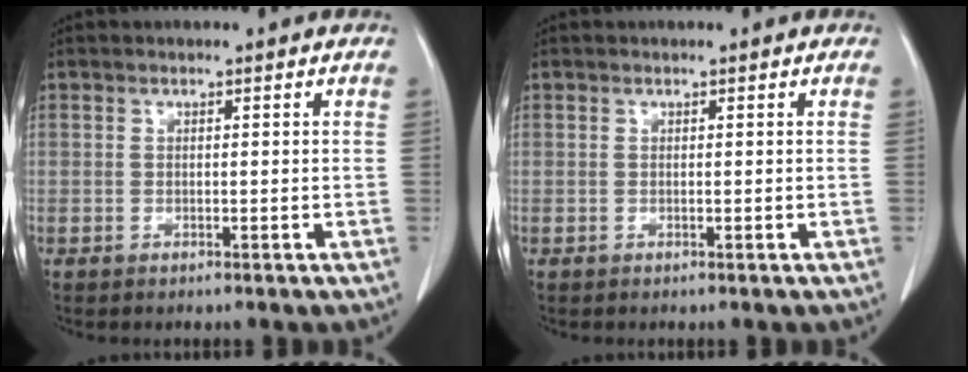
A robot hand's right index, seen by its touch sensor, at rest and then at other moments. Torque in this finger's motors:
{"motor_torque": [0.00, 0.00, 0.00, 0.01]}